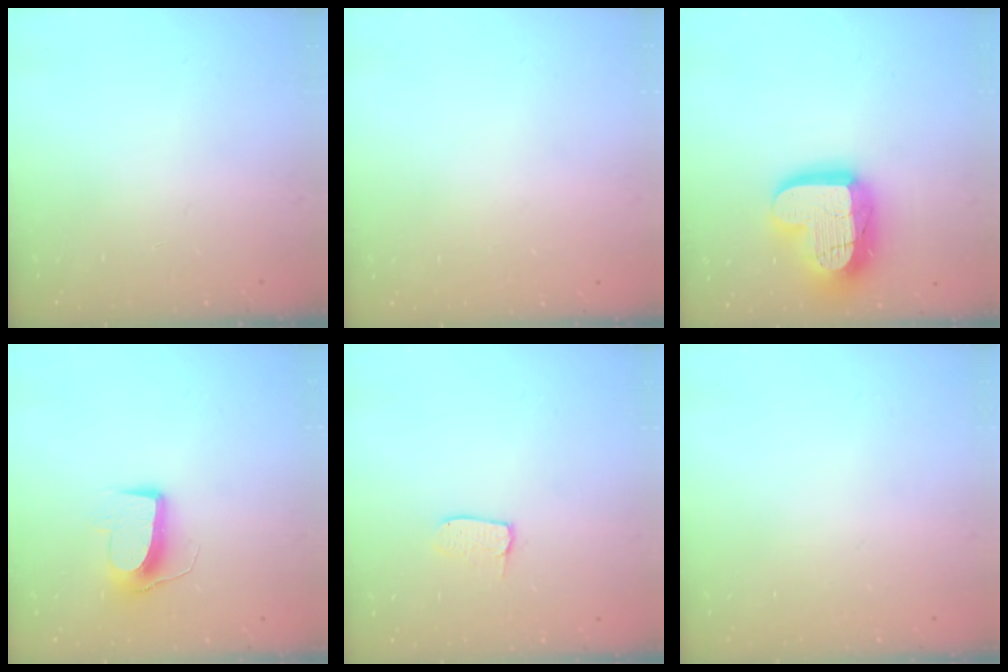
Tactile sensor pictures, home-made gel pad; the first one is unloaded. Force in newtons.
{"total": 0.0}
{"total": 21.7, "press": 21.6, "slide": 1.9}
{"total": 9.7, "press": 9.7, "slide": 0.6}
{"total": 4.3, "press": 4.3, "slide": 0.2}
{"total": 0.0}